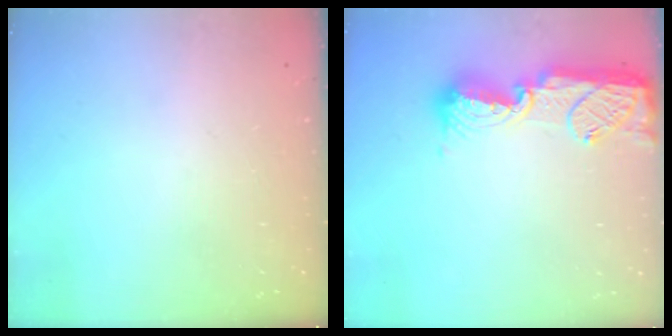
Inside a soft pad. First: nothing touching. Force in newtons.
{"total": 15.5, "press": 15.4, "slide": 0.9}